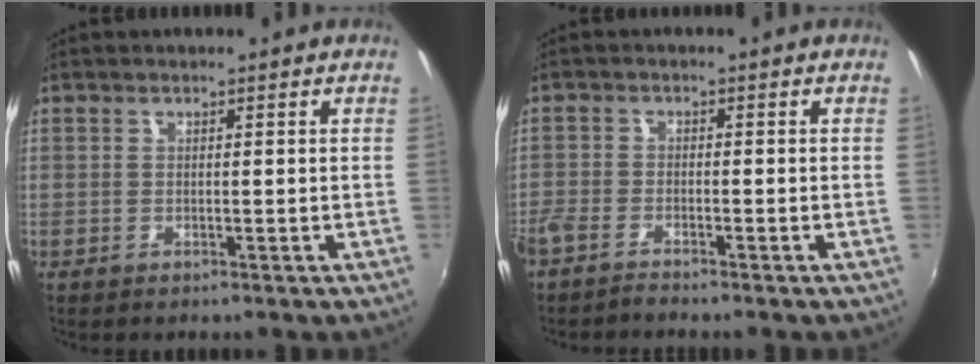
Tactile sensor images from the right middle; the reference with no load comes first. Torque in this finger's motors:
{"motor_torque": [1.10, -1.04, 0.64, 0.21]}